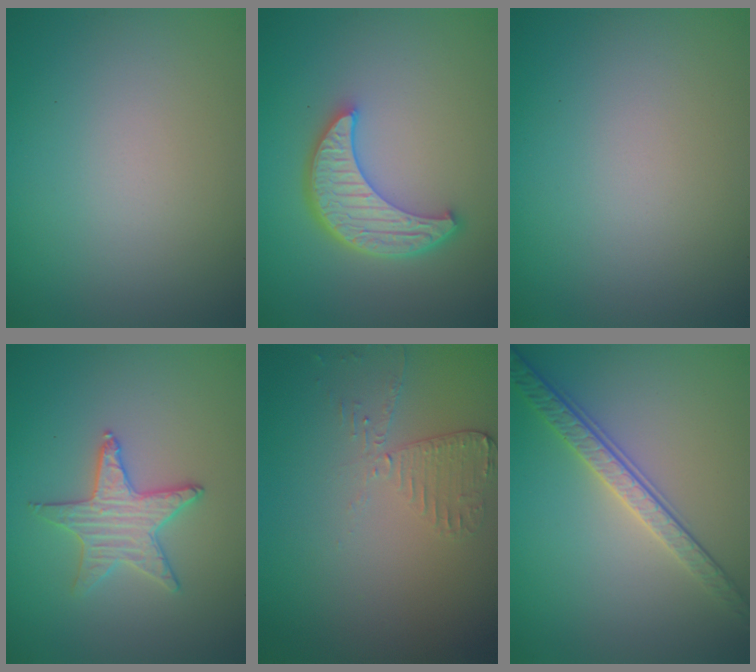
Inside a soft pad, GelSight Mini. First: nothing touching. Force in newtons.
{"total": 5.7, "press": 4.3, "slide": 3.7}
{"total": 0.0}
{"total": 2.4, "press": 2.4, "slide": 0.2}
{"total": 1.9, "press": 1.9, "slide": 0.4}
{"total": 3.6, "press": 3.2, "slide": 1.7}